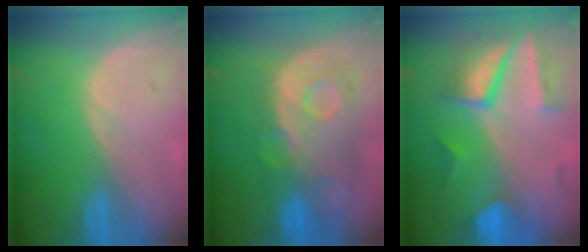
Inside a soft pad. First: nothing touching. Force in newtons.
{"total": 11.2, "press": 9.8, "slide": 5.5}
{"total": 9.6, "press": 8.3, "slide": 4.9}